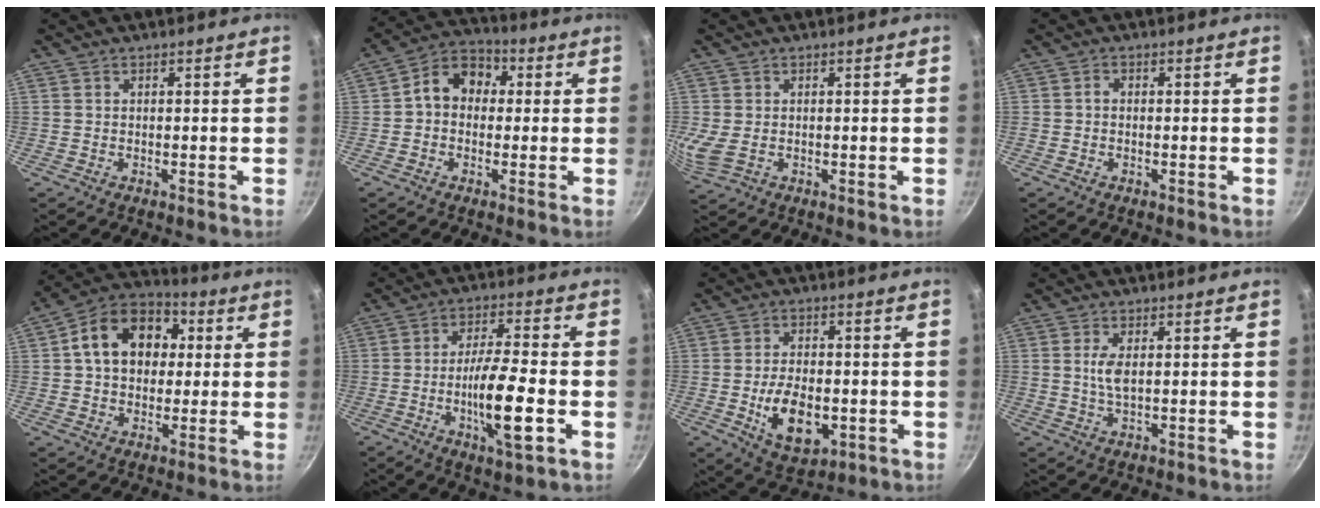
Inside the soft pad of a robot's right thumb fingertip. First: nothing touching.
{"total": 8.9, "force": [0.7, 7.2, 5.2], "torque": [-0.051, 0.025, -0.012]}
{"total": 4.0, "force": [0.2, 2.7, 3.0], "torque": [-0.059, -0.006, 0.009]}
{"total": 1.0, "force": [-0.2, 0.8, 0.5], "torque": [-0.009, 0.005, -0.005]}
{"total": 15.5, "force": [2.9, 11.6, 9.8], "torque": [-0.131, 0.026, 0.030]}
{"total": 12.7, "force": [-3.6, 3.0, 11.8], "torque": [-0.204, 0.017, -0.065]}
{"total": 11.4, "force": [-2.4, 6.7, 8.9], "torque": [-0.133, 0.000, -0.028]}
{"total": 3.3, "force": [0.6, 1.3, 3.0], "torque": [-0.063, -0.002, 0.013]}